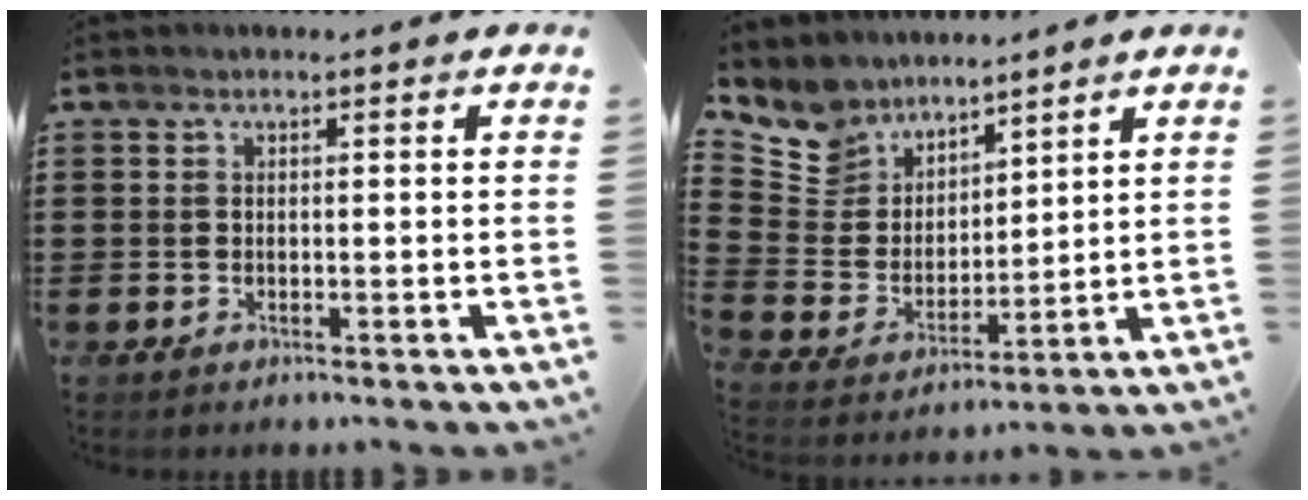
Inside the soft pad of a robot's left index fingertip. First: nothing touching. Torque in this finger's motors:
{"motor_torque": [-1.12, 1.01, -0.52, -0.21]}